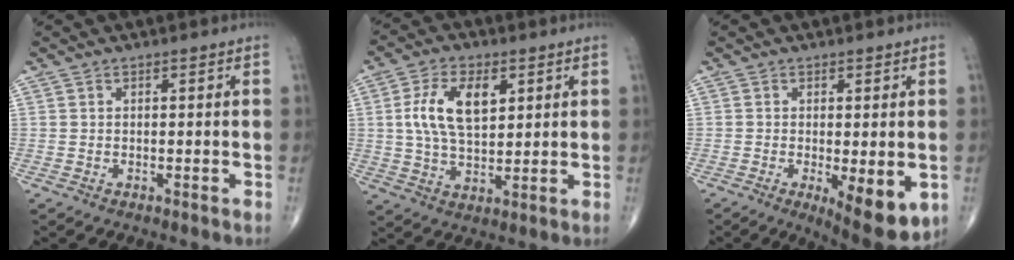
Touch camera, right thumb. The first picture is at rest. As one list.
[{"total": 11.0, "force": [2.9, 5.9, 8.8], "torque": [-0.157, -0.005, 0.056]}, {"total": 9.6, "force": [-2.6, 3.3, 8.6], "torque": [-0.114, -0.021, -0.031]}]